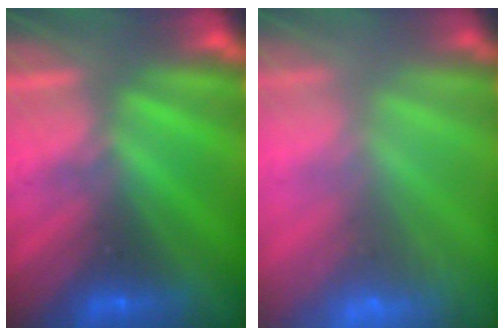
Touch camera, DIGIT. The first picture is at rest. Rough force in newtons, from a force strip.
{"total": 9.8}